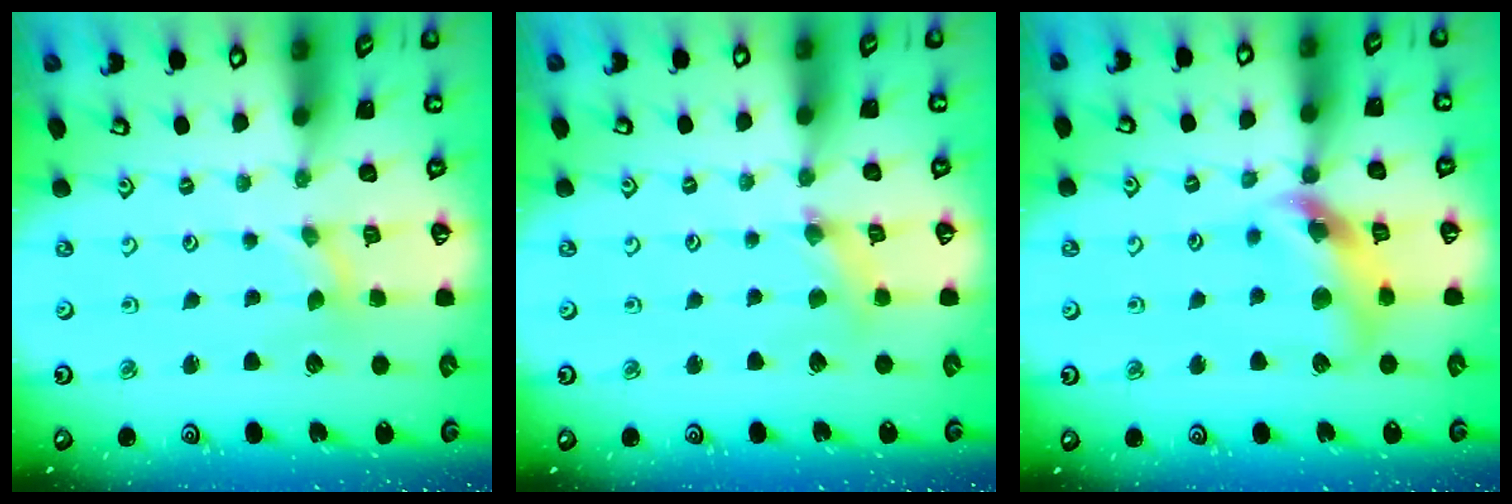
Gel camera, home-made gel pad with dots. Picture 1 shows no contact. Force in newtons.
{"total": 2.0, "press": 2.0, "slide": 0.4}
{"total": 12.9, "press": 12.7, "slide": 1.8}